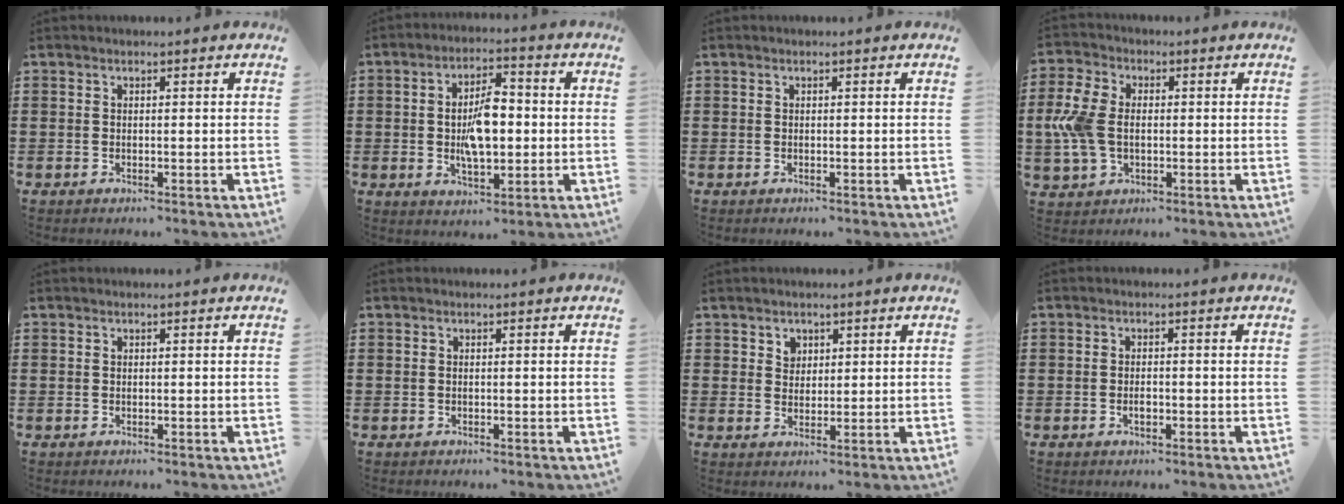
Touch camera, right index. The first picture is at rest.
{"total": 8.1, "force": [-0.3, 3.7, 7.2], "torque": [-0.135, 0.003, -0.011]}
{"total": 0.0}
{"total": 7.8, "force": [-0.3, 5.3, 5.8], "torque": [-0.162, 0.002, -0.015]}
{"total": 0.0}
{"total": 0.0}
{"total": 2.4, "force": [1.5, 1.9, 0.3], "torque": [-0.014, 0.008, 0.028]}
{"total": 1.4, "force": [-0.5, 0.6, 1.2], "torque": [-0.021, 0.001, -0.009]}